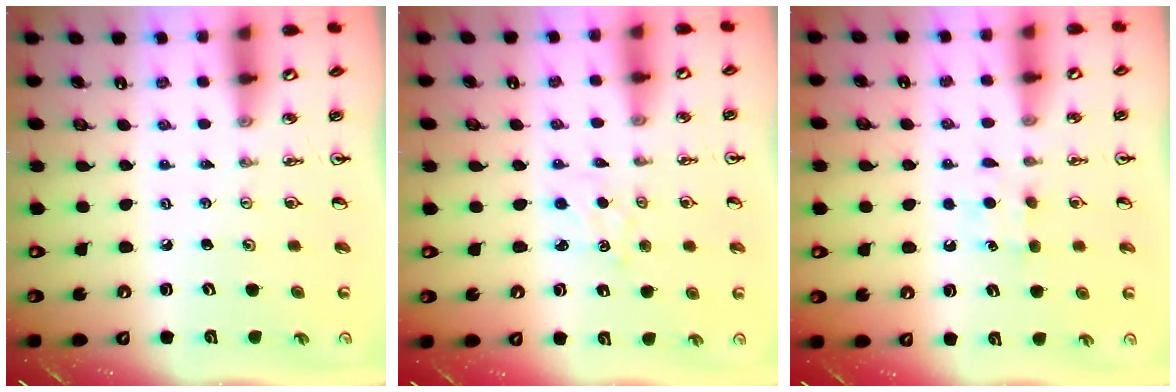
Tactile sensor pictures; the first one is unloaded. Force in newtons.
{"total": 2.5, "press": 2.5, "slide": 0.4}
{"total": 5.2, "press": 5.1, "slide": 0.6}